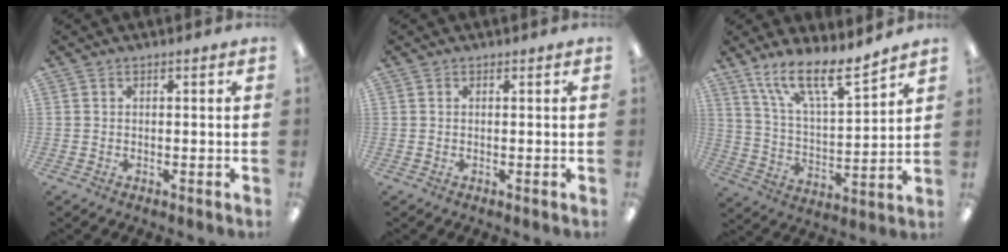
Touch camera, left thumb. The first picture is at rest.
{"total": 0.0}
{"total": 14.3, "force": [11.4, 3.4, 7.8], "torque": [-0.141, -0.069, 0.197]}